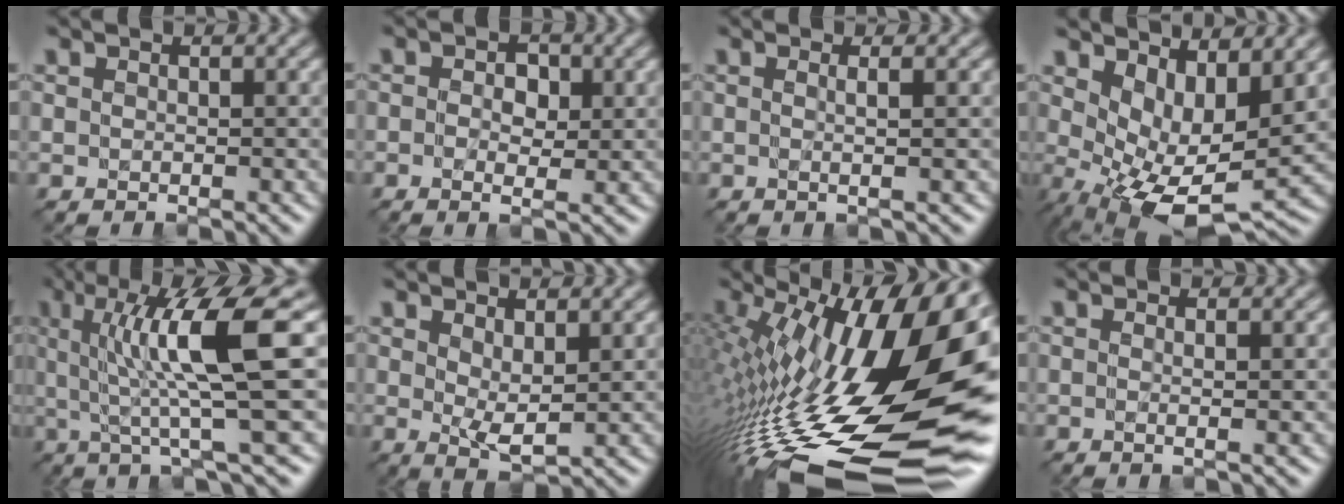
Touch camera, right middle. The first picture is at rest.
{"total": 2.3, "force": [0.2, 1.4, 1.8], "torque": [-0.031, -0.001, -0.001]}
{"total": 1.8, "force": [0.4, 0.6, 1.7], "torque": [-0.021, 0.002, -0.016]}
{"total": 7.8, "force": [0.8, 4.0, 6.6], "torque": [-0.120, -0.024, 0.026]}
{"total": 10.0, "force": [1.6, 1.6, 9.7], "torque": [-0.129, 0.000, 0.024]}
{"total": 2.2, "force": [0.8, 0.7, 1.8], "torque": [-0.041, -0.009, 0.019]}
{"total": 18.7, "force": [-1.6, 7.4, 17.1], "torque": [-0.294, -0.015, -0.037]}
{"total": 0.9, "force": [0.1, 0.2, 0.9], "torque": [-0.016, 0.000, -0.008]}